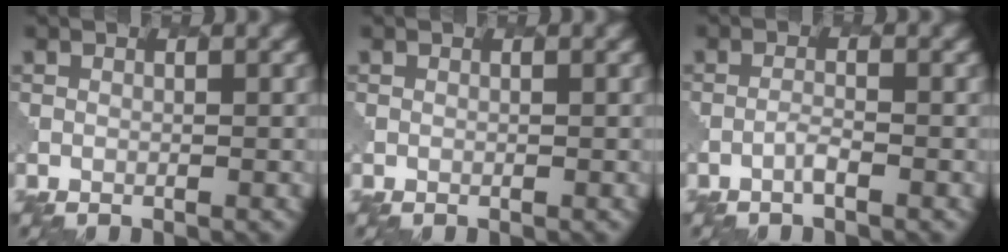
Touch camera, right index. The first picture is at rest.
{"total": 0.0}
{"total": 0.7, "force": [-0.4, 0.0, 0.5], "torque": [-0.011, 0.004, -0.012]}